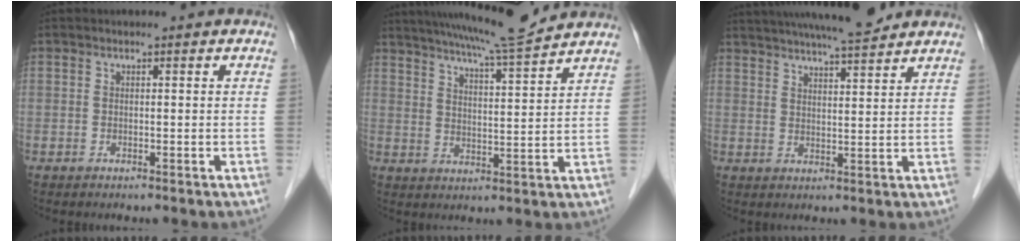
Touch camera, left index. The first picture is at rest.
{"total": 11.9, "force": [10.9, -0.7, 4.8], "torque": [-0.078, 0.001, 0.166]}
{"total": 13.7, "force": [12.1, 1.3, 6.1], "torque": [-0.100, 0.014, 0.184]}